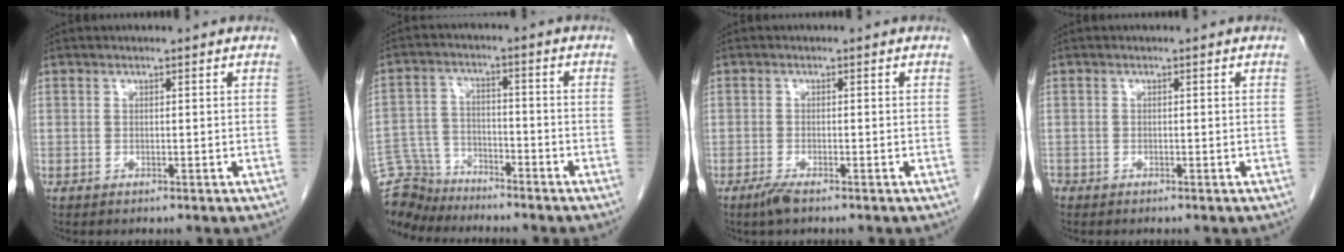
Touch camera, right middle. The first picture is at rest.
{"total": 9.5, "force": [-9.0, 2.8, -0.1], "torque": [-0.009, 0.016, -0.170]}
{"total": 1.9, "force": [-1.4, 0.2, 1.3], "torque": [-0.029, -0.005, -0.025]}
{"total": 0.7, "force": [-0.6, 0.4, 0.1], "torque": [-0.006, 0.001, -0.013]}